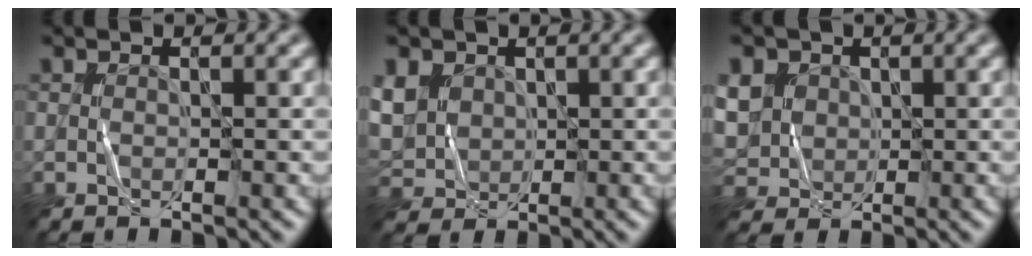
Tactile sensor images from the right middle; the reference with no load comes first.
{"total": 3.6, "force": [1.3, 3.1, 1.3], "torque": [-0.057, 0.005, 0.026]}
{"total": 5.3, "force": [1.7, 4.7, 1.9], "torque": [-0.075, 0.018, 0.030]}